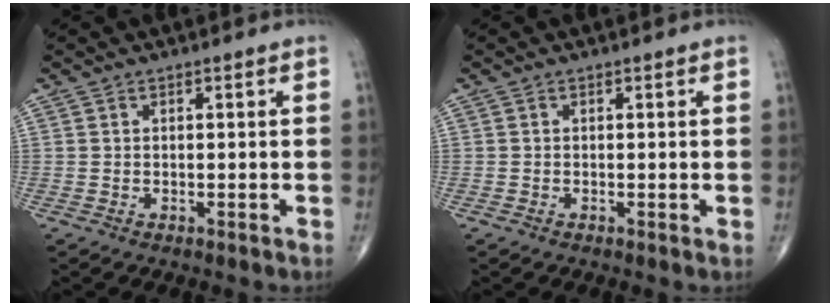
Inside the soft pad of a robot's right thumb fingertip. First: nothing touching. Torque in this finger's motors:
{"motor_torque": [0.35, -0.01, -0.15, -0.23, 0.00]}